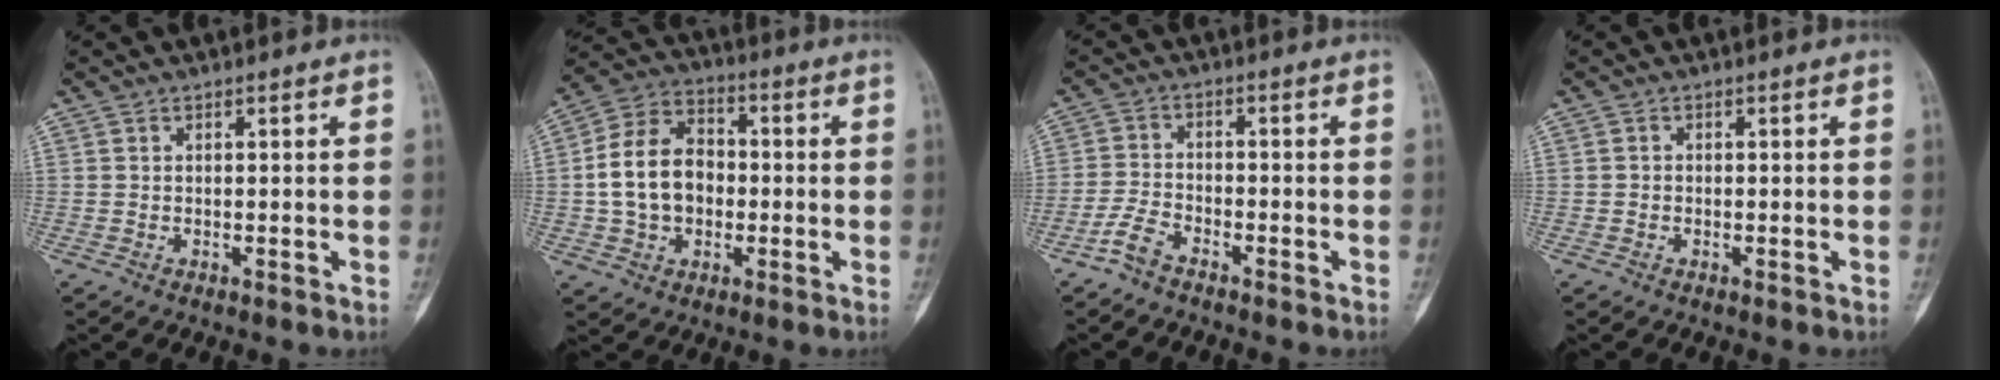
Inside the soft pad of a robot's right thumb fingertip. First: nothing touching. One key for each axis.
{"total": 13.2, "fx": -0.7, "fy": 9.8, "fz": 8.8, "tx": -0.140, "ty": 0.030, "tz": -0.018}
{"total": 4.1, "fx": -3.2, "fy": 1.6, "fz": 2.1, "tx": -0.048, "ty": 0.019, "tz": -0.067}
{"total": 0.6, "fx": -0.1, "fy": 0.6, "fz": 0.1, "tx": 0.000, "ty": 0.003, "tz": -0.003}